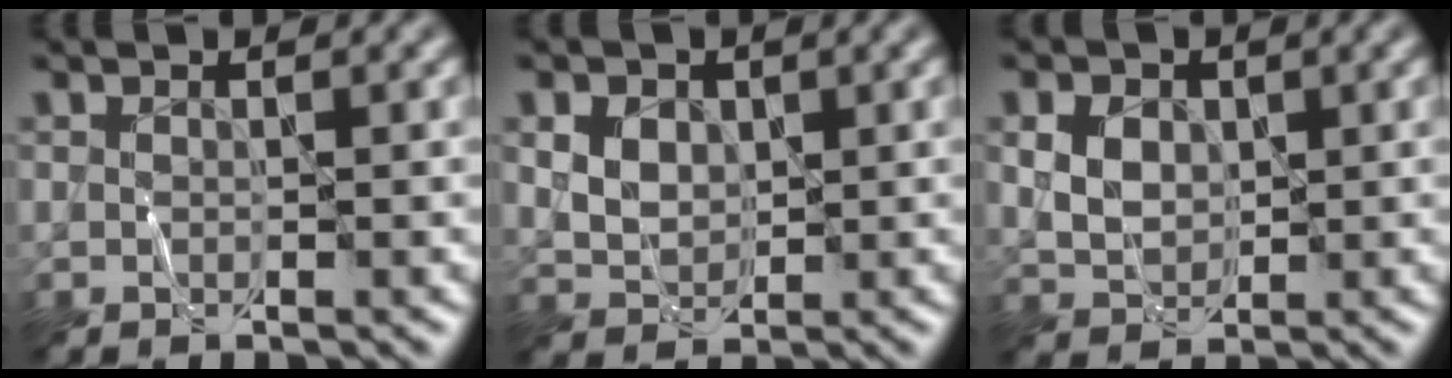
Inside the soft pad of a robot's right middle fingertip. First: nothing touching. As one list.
[{"total": 4.6, "force": [1.8, 3.5, 2.5], "torque": [-0.056, 0.015, 0.029]}, {"total": 3.2, "force": [0.9, 2.5, 1.9], "torque": [-0.041, 0.000, 0.013]}]